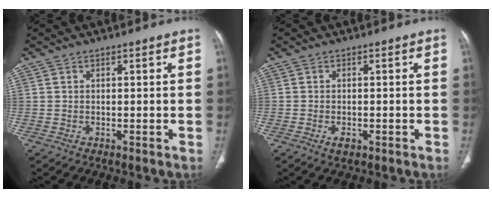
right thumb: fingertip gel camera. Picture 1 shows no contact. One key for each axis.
{"total": 1.8, "fx": -0.8, "fy": 1.0, "fz": 1.3, "tx": -0.023, "ty": 0.001, "tz": -0.013}